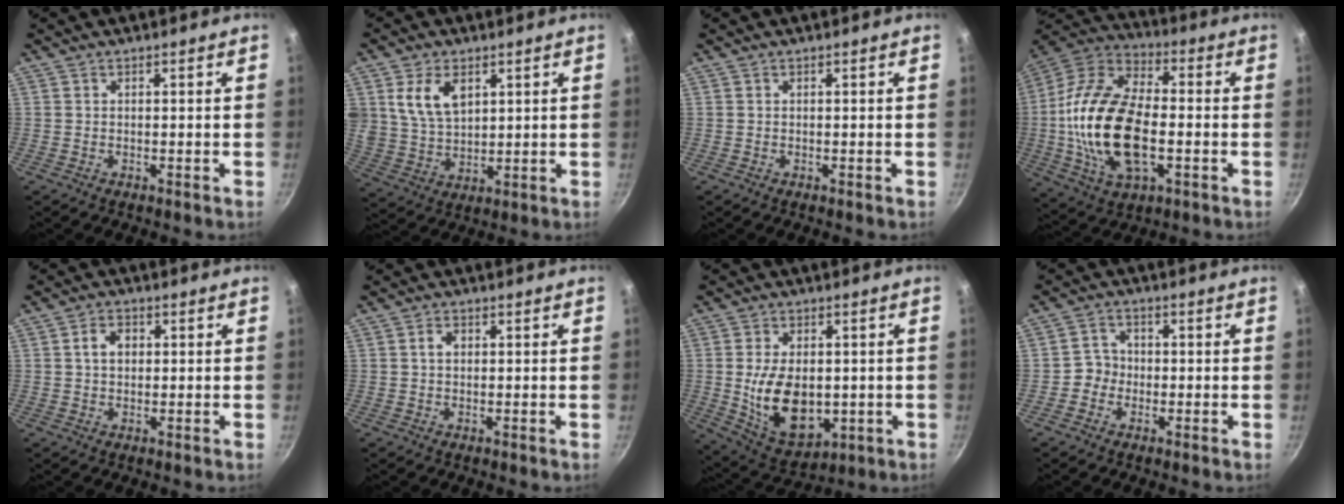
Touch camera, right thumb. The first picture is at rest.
{"total": 9.5, "force": [3.8, 6.1, 6.2], "torque": [-0.103, -0.020, 0.081]}
{"total": 0.0}
{"total": 22.6, "force": [-2.6, 12.2, 18.9], "torque": [-0.364, 0.027, -0.056]}
{"total": 4.0, "force": [0.7, 3.0, 2.6], "torque": [-0.028, 0.009, 0.008]}
{"total": 2.1, "force": [0.4, 1.5, 1.4], "torque": [-0.016, 0.006, 0.005]}
{"total": 14.1, "force": [-0.7, 9.0, 10.9], "torque": [-0.166, -0.015, 0.007]}
{"total": 3.7, "force": [-1.1, 3.3, 1.0], "torque": [0.012, 0.016, -0.028]}